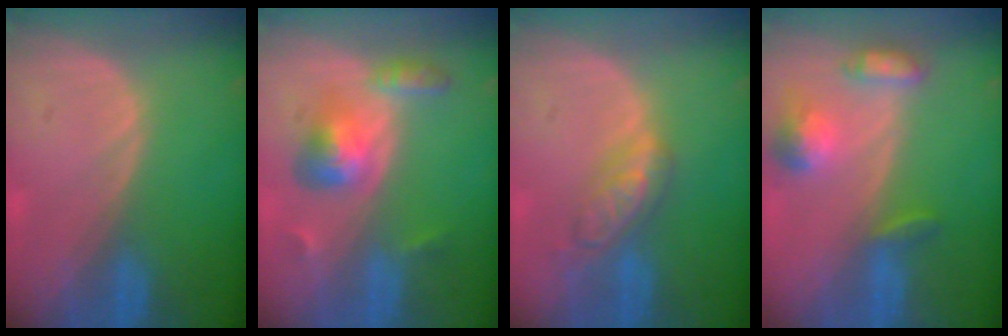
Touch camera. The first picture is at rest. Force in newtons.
{"total": 6.2, "press": 5.6, "slide": 2.8}
{"total": 5.8, "press": 5.0, "slide": 2.9}
{"total": 5.9, "press": 5.8, "slide": 1.2}